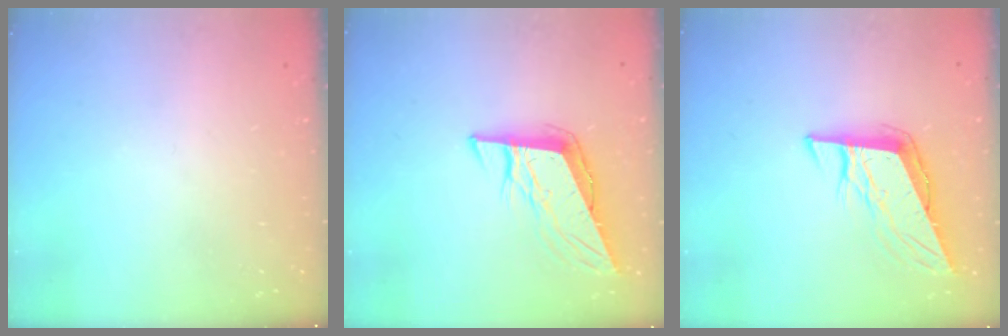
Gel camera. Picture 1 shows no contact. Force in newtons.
{"total": 11.0, "press": 10.5, "slide": 3.0}
{"total": 11.0, "press": 10.5, "slide": 3.0}